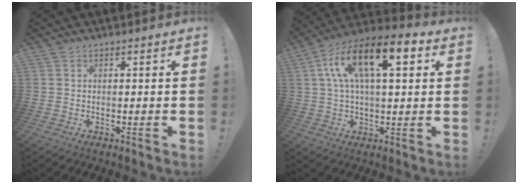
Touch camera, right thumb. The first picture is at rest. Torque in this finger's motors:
{"motor_torque": [2.50, 2.50, 0.39, 0.16, 0.14]}